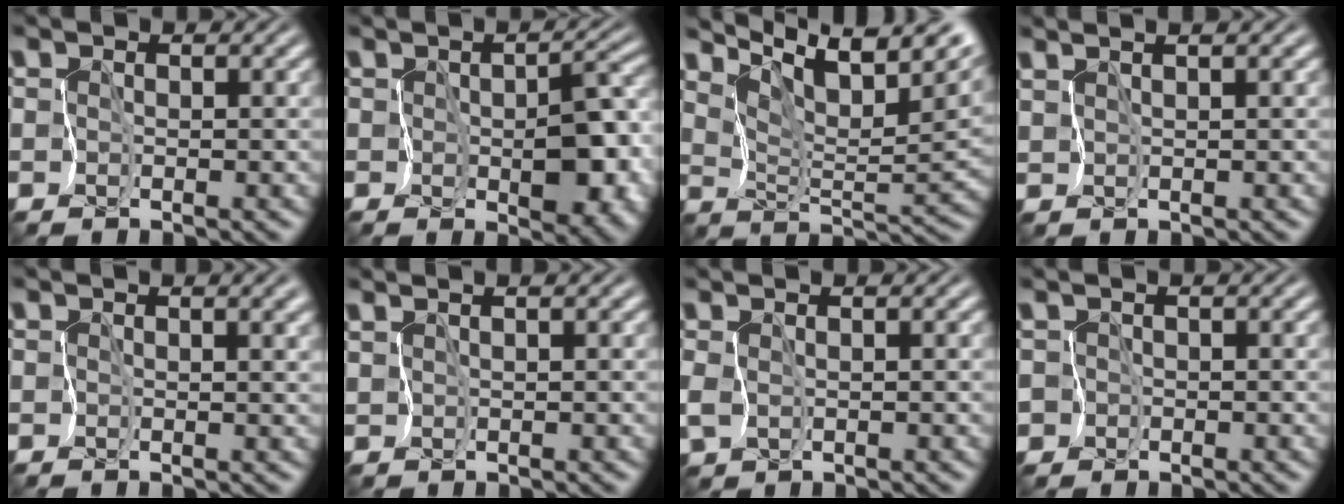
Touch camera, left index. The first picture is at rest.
{"total": 7.4, "force": [-1.3, 4.1, 6.0], "torque": [-0.063, 0.006, -0.016]}
{"total": 9.8, "force": [7.3, 2.9, 5.8], "torque": [-0.107, 0.004, 0.126]}
{"total": 3.0, "force": [2.4, 0.3, 1.8], "torque": [-0.035, 0.014, 0.033]}
{"total": 4.7, "force": [2.2, 2.1, 3.5], "torque": [-0.036, 0.011, 0.027]}
{"total": 2.3, "force": [1.9, 0.0, 1.2], "torque": [-0.030, 0.009, 0.031]}
{"total": 1.7, "force": [0.6, 0.6, 1.5], "torque": [-0.042, 0.001, 0.011]}
{"total": 1.1, "force": [-0.5, 1.0, 0.2], "torque": [0.002, -0.007, -0.013]}